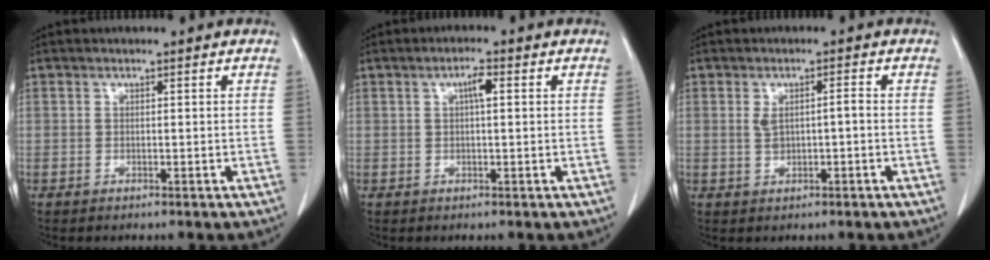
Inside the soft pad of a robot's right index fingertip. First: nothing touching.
{"total": 2.3, "force": [0.6, 0.4, 2.1], "torque": [-0.043, 0.004, 0.009]}
{"total": 2.7, "force": [0.0, 1.0, 2.5], "torque": [-0.050, 0.012, 0.006]}